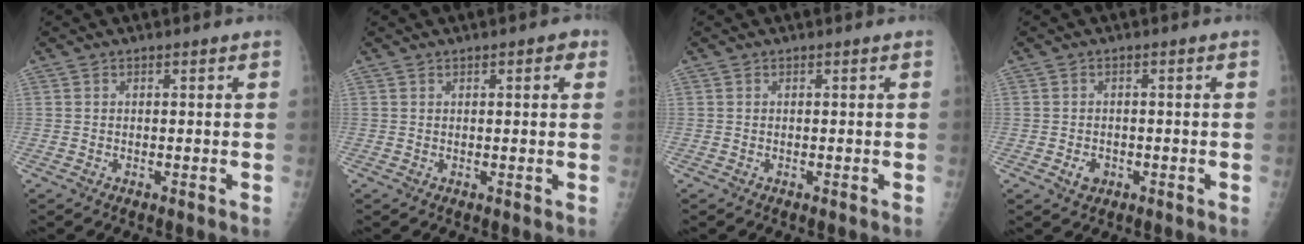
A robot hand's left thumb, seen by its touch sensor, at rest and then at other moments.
{"total": 2.5, "force": [1.1, 1.0, 2.0], "torque": [-0.017, 0.001, 0.011]}
{"total": 0.0}
{"total": 2.5, "force": [-0.9, 2.0, 1.3], "torque": [-0.014, 0.003, -0.009]}